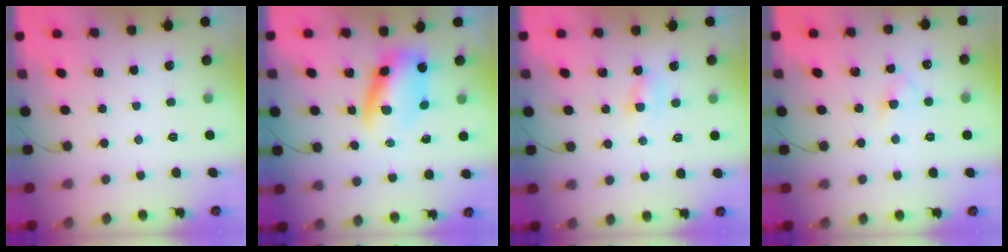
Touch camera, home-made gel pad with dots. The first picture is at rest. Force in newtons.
{"total": 6.0, "press": 5.9, "slide": 1.0}
{"total": 1.6, "press": 1.4, "slide": 0.7}
{"total": 2.5, "press": 2.2, "slide": 1.1}